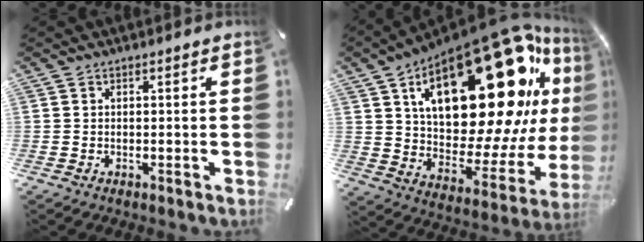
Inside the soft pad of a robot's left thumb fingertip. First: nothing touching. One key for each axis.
{"total": 35.6, "fx": 14.6, "fy": 16.4, "fz": 28.0, "tx": -0.433, "ty": -0.110, "tz": 0.264}